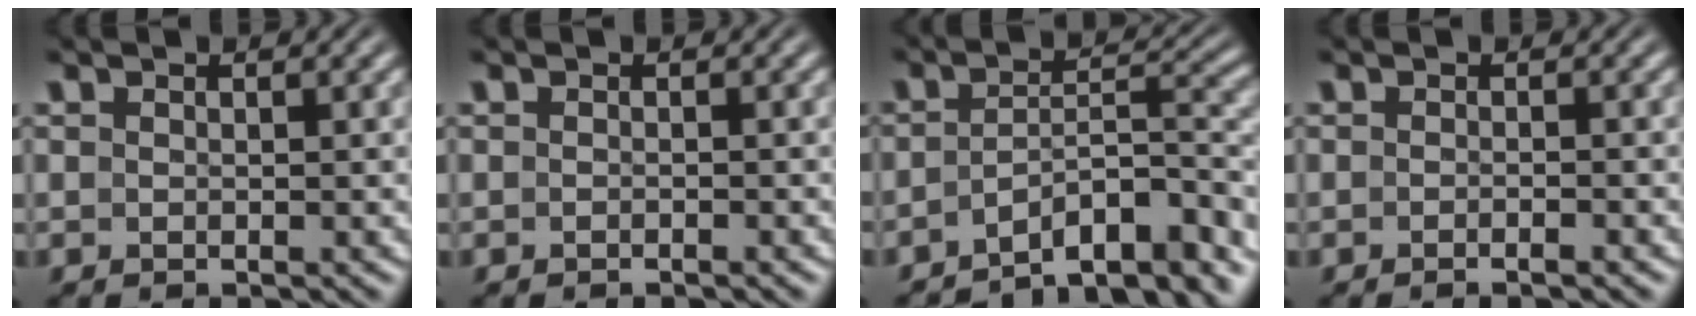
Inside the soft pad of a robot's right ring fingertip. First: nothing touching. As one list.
[{"total": 0.6, "force": [-0.6, -0.3, 0.1], "torque": [-0.002, 0.002, -0.012]}, {"total": 9.1, "force": [-7.3, 3.0, 4.4], "torque": [-0.057, -0.036, -0.098]}, {"total": 1.2, "force": [-1.1, -0.4, 0.5], "torque": [-0.006, 0.004, -0.022]}]